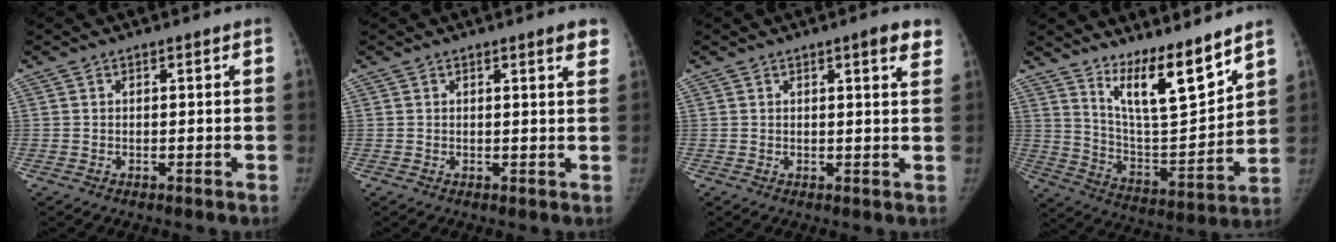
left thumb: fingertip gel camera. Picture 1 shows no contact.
{"total": 2.9, "force": [2.0, 0.5, 2.1], "torque": [-0.017, -0.007, 0.022]}
{"total": 4.1, "force": [2.4, 0.7, 3.2], "torque": [-0.031, -0.010, 0.028]}
{"total": 14.5, "force": [10.8, 2.9, 9.2], "torque": [-0.127, -0.088, 0.199]}